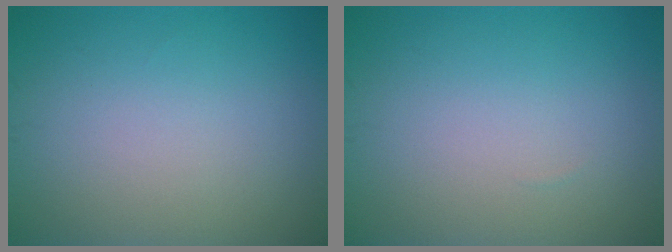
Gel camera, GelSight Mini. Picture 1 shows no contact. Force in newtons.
{"total": 0.0}